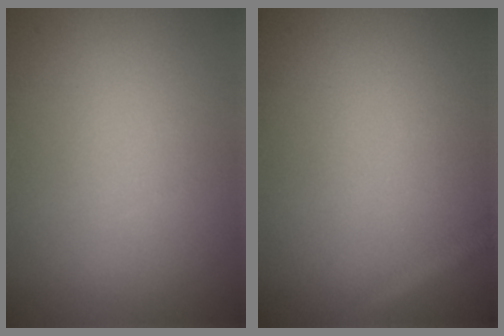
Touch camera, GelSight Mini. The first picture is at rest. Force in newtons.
{"total": 1.5, "press": 1.5, "slide": 0.1}